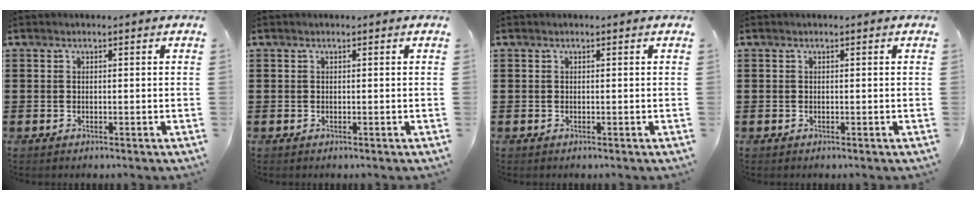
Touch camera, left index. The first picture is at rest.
{"total": 0.0}
{"total": 0.0}
{"total": 0.0}